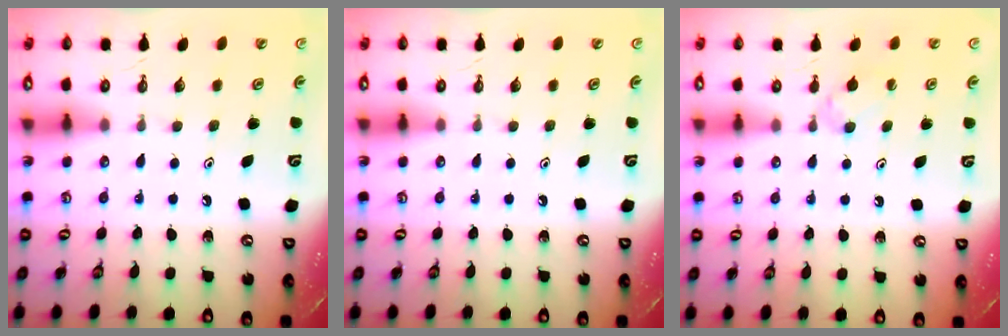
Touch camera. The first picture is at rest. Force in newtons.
{"total": 0.0}
{"total": 3.1, "press": 3.0, "slide": 0.6}